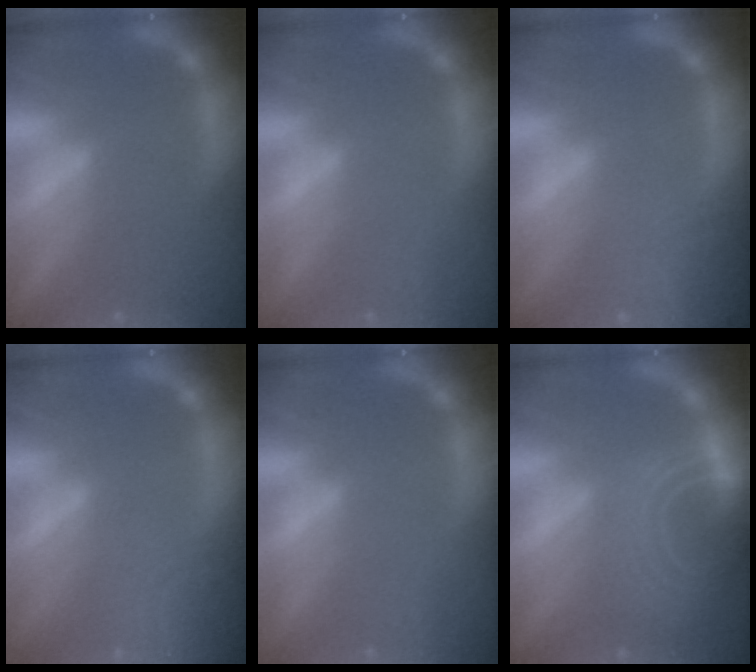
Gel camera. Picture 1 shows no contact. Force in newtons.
{"total": 0.9}
{"total": 8.0}
{"total": 8.5}
{"total": 0.9}
{"total": 9.0}